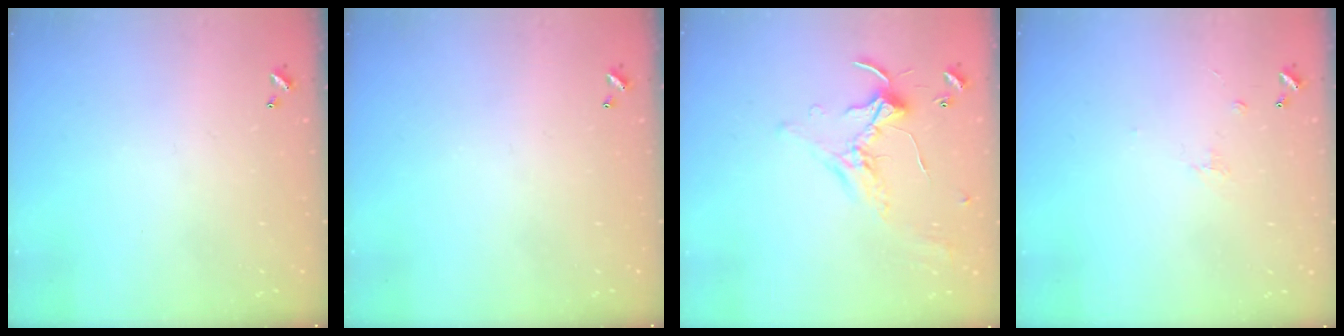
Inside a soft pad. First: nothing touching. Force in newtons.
{"total": 0.0}
{"total": 0.9, "press": 0.8, "slide": 0.4}
{"total": 1.2, "press": 1.1, "slide": 0.6}